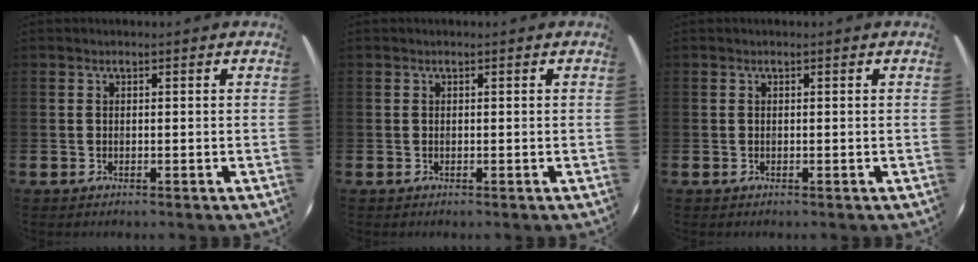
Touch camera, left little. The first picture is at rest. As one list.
[{"total": 0.0}, {"total": 0.0}]